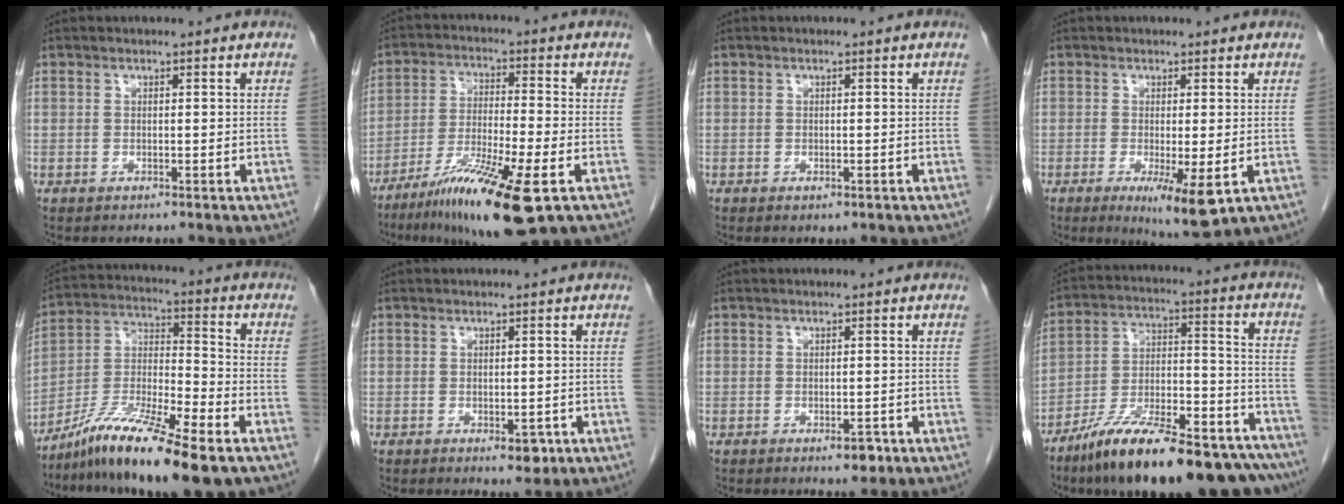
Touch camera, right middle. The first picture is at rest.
{"total": 14.7, "force": [-8.1, 1.0, 12.3], "torque": [-0.223, -0.035, -0.136]}
{"total": 0.9, "force": [-0.4, 0.5, 0.6], "torque": [-0.009, -0.001, -0.002]}
{"total": 7.1, "force": [-2.4, 1.2, 6.6], "torque": [-0.099, -0.020, -0.028]}
{"total": 15.5, "force": [-10.5, 1.3, 11.4], "torque": [-0.224, -0.020, -0.186]}
{"total": 2.4, "force": [-1.0, 1.4, 1.7], "torque": [-0.015, 0.001, -0.005]}
{"total": 2.0, "force": [-1.1, 1.0, 1.4], "torque": [-0.014, 0.002, -0.010]}
{"total": 25.9, "force": [-20.2, 5.4, 15.2], "torque": [-0.183, 0.017, -0.313]}